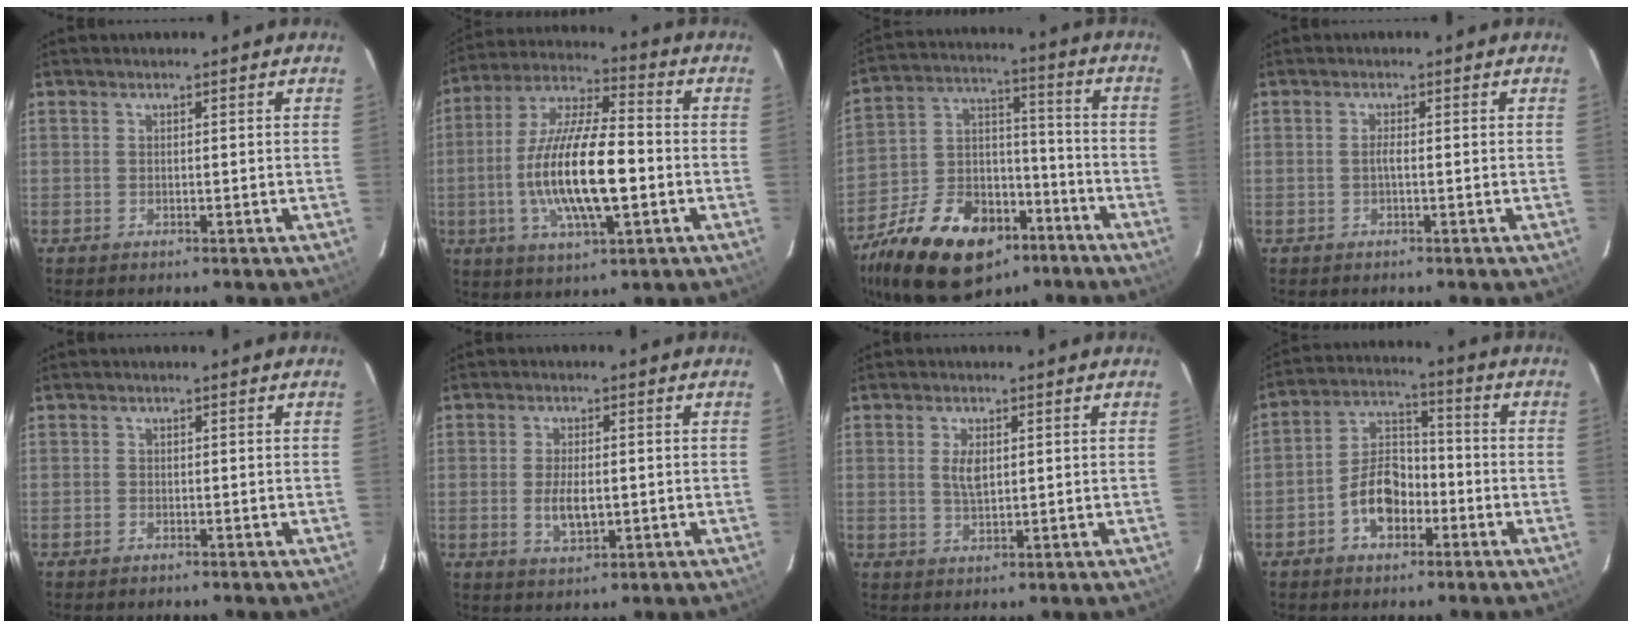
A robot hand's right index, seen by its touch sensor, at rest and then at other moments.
{"total": 17.8, "force": [-3.3, 5.1, 16.7], "torque": [-0.329, -0.006, -0.062]}
{"total": 24.5, "force": [-14.9, 14.0, 13.5], "torque": [-0.284, 0.014, -0.233]}
{"total": 1.0, "force": [-0.3, 0.0, 1.0], "torque": [-0.020, 0.002, -0.007]}
{"total": 0.6, "force": [-0.5, 0.4, 0.1], "torque": [-0.003, 0.002, -0.010]}
{"total": 5.4, "force": [-0.8, 2.6, 4.7], "torque": [-0.092, -0.007, -0.010]}
{"total": 3.7, "force": [0.8, 1.8, 3.2], "torque": [-0.060, 0.000, 0.016]}
{"total": 9.2, "force": [-4.0, 5.8, 5.9], "torque": [-0.112, 0.028, -0.064]}